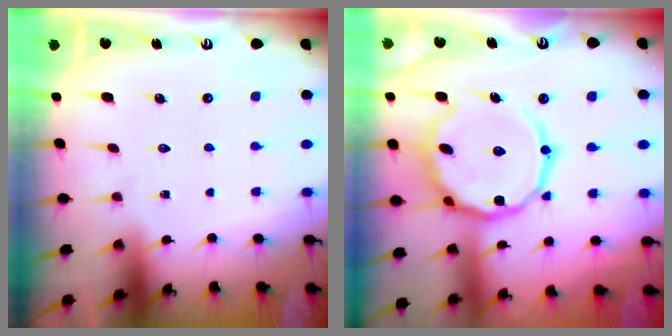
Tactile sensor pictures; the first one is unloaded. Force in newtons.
{"total": 14.0, "press": 13.9, "slide": 1.5}